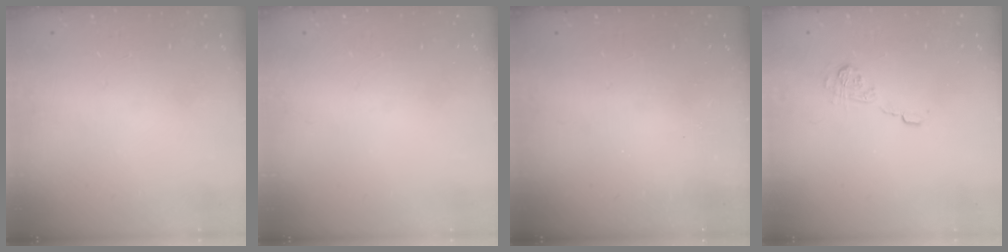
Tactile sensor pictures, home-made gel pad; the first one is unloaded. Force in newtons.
{"total": 0.0}
{"total": 2.4, "press": 2.2, "slide": 0.8}
{"total": 9.5, "press": 9.5, "slide": 0.8}